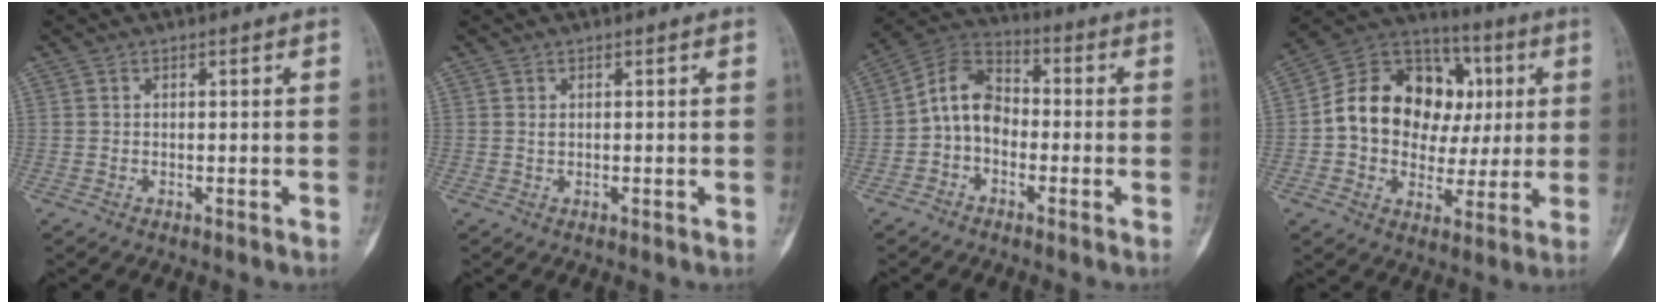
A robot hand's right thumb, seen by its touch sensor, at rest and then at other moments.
{"total": 0.6, "force": [0.2, 0.3, 0.4], "torque": [-0.008, 0.004, 0.006]}
{"total": 9.0, "force": [-1.6, 6.6, 5.9], "torque": [-0.085, 0.036, -0.047]}
{"total": 20.2, "force": [2.3, 15.6, 12.6], "torque": [-0.163, 0.034, 0.038]}